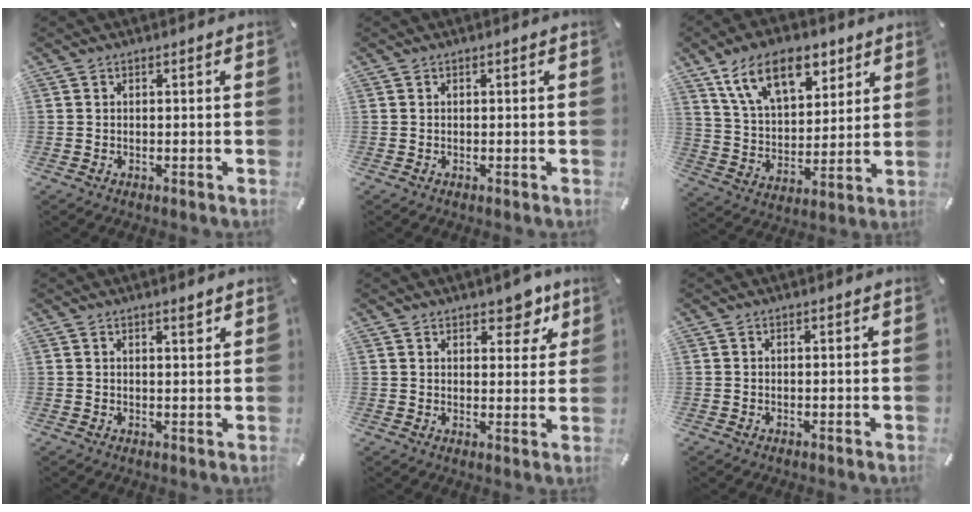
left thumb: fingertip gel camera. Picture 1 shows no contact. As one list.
[{"total": 0.0}, {"total": 15.5, "force": [8.9, 8.9, 9.1], "torque": [-0.160, -0.023, 0.164]}, {"total": 2.0, "force": [1.5, 0.4, 1.3], "torque": [-0.019, -0.005, 0.024]}, {"total": 6.6, "force": [4.7, 3.7, 2.9], "torque": [-0.015, -0.028, 0.075]}, {"total": 0.0}]